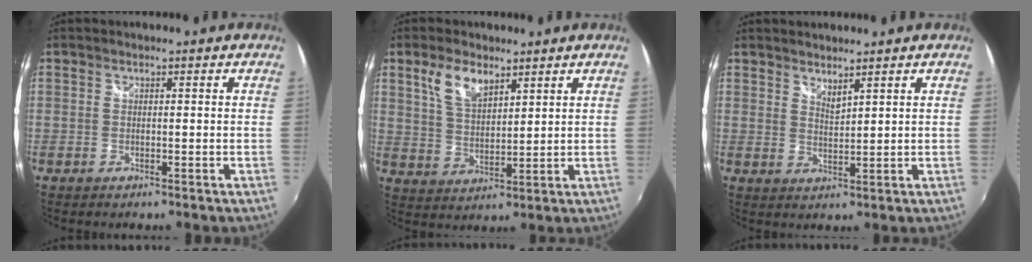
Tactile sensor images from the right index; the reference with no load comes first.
{"total": 7.4, "force": [4.4, 3.5, 4.7], "torque": [-0.092, 0.009, 0.089]}
{"total": 2.8, "force": [2.5, 0.3, 1.1], "torque": [-0.017, 0.000, 0.043]}